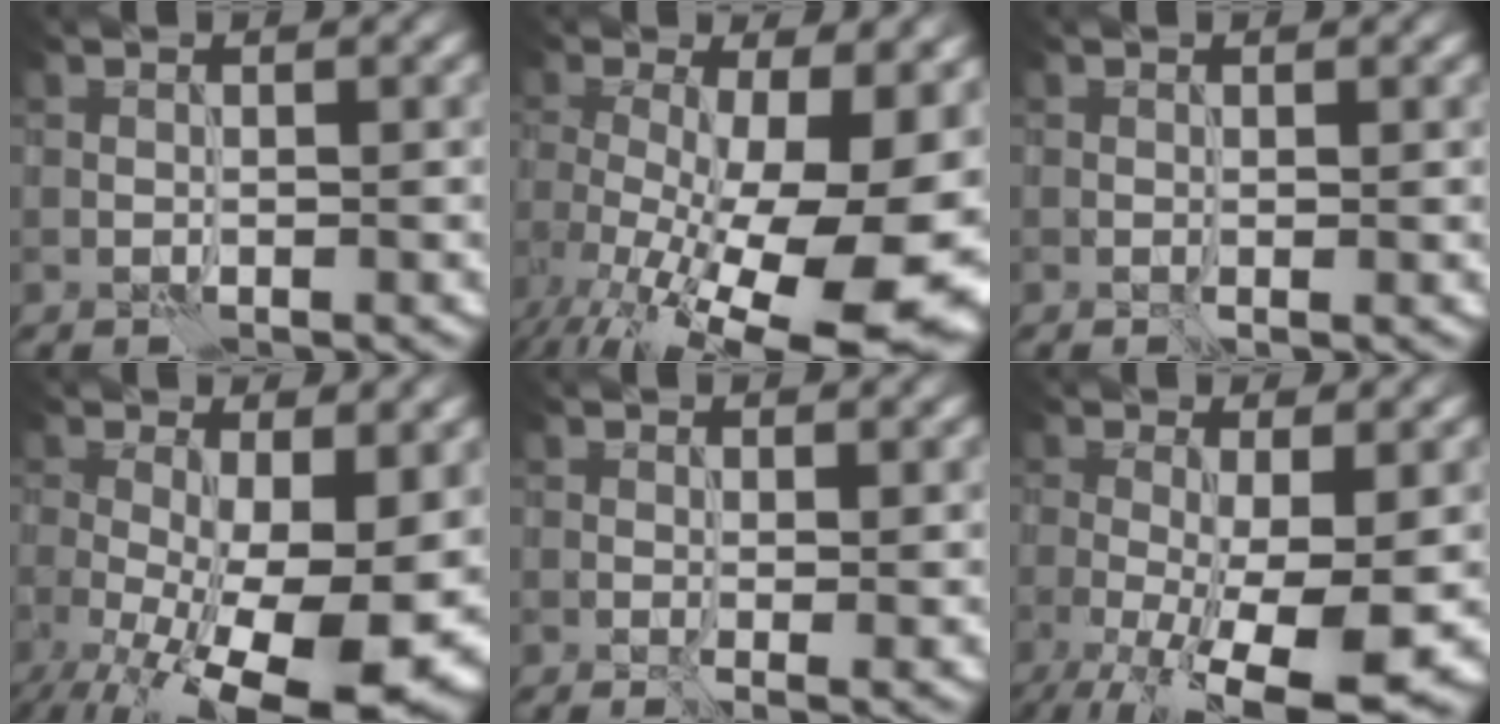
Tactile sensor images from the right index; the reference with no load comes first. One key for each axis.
{"total": 17.8, "fx": -5.3, "fy": 6.9, "fz": 15.5, "tx": -0.244, "ty": -0.037, "tz": -0.063}
{"total": 0.6, "fx": 0.0, "fy": 0.1, "fz": 0.6, "tx": -0.008, "ty": -0.003, "tz": -0.002}
{"total": 15.0, "fx": -3.2, "fy": 6.3, "fz": 13.2, "tx": -0.192, "ty": -0.041, "tz": -0.026}
{"total": 1.7, "fx": 0.1, "fy": 0.4, "fz": 1.6, "tx": -0.021, "ty": -0.006, "tz": 0.002}
{"total": 10.6, "fx": -3.1, "fy": 3.1, "fz": 9.6, "tx": -0.152, "ty": -0.018, "tz": -0.048}